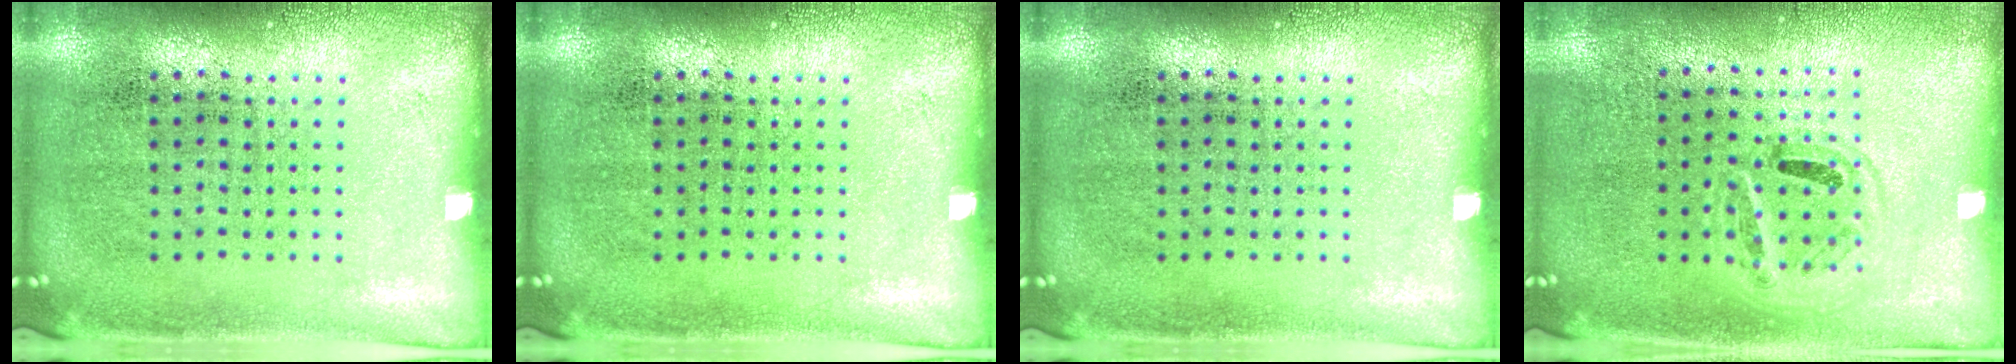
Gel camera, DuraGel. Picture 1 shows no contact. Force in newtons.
{"total": 0.0}
{"total": 0.0}
{"total": 0.9, "press": 0.9, "slide": 0.3}